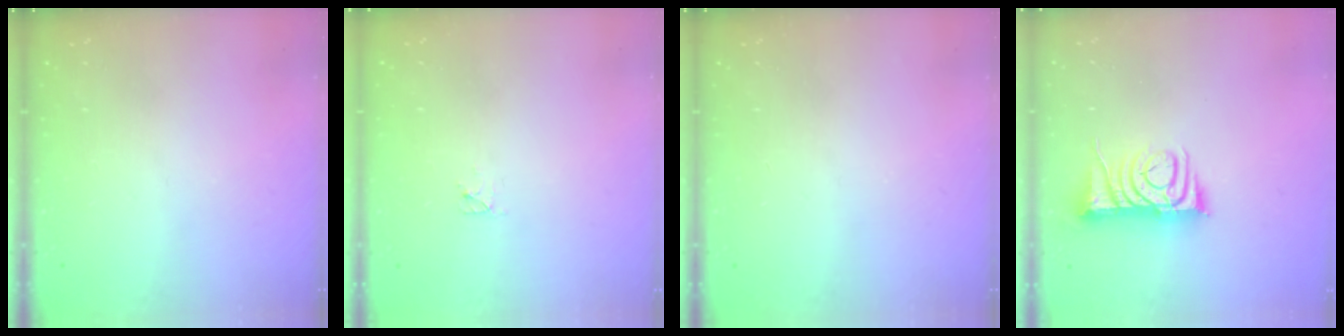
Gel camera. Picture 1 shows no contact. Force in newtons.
{"total": 2.4, "press": 2.4, "slide": 0.3}
{"total": 0.0}
{"total": 7.5, "press": 7.4, "slide": 0.7}